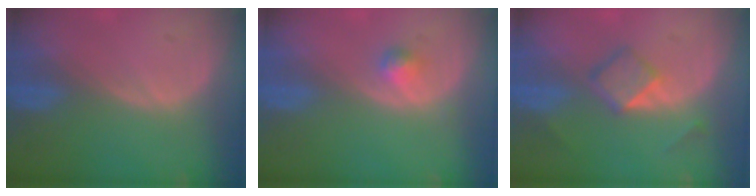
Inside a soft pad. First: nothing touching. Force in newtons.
{"total": 1.7, "press": 1.7, "slide": 0.2}
{"total": 4.5, "press": 4.4, "slide": 0.8}